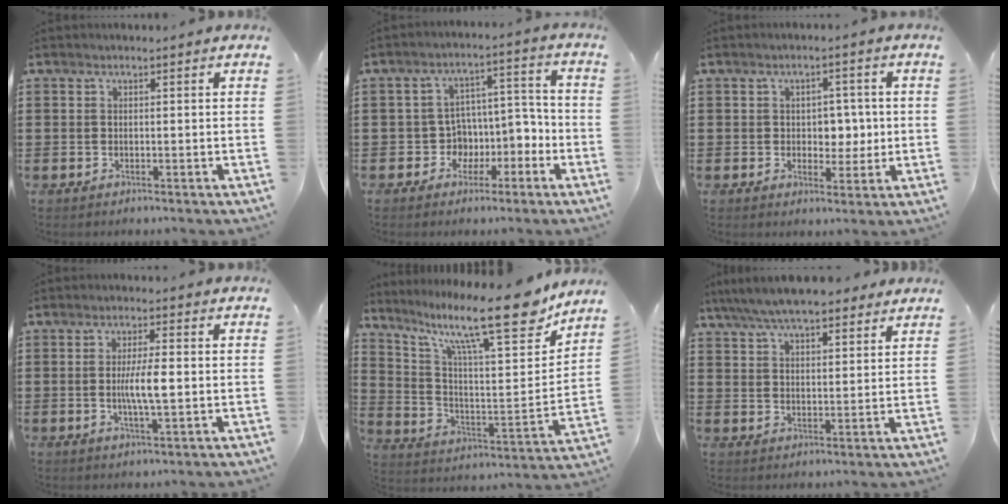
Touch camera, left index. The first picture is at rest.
{"total": 5.6, "force": [-1.6, 5.1, 1.4], "torque": [-0.047, -0.001, -0.028]}
{"total": 4.2, "force": [0.5, 3.2, 2.7], "torque": [-0.046, 0.003, 0.001]}
{"total": 5.3, "force": [-0.3, 0.9, 5.2], "torque": [-0.099, -0.001, -0.009]}
{"total": 18.0, "force": [12.6, 3.6, 12.3], "torque": [-0.223, -0.069, 0.203]}
{"total": 7.4, "force": [6.5, 1.6, 3.1], "torque": [-0.080, -0.010, 0.120]}